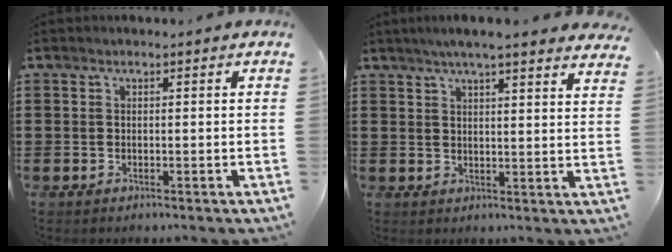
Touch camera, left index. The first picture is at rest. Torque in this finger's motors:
{"motor_torque": [2.14, 0.00, -0.68, -0.21]}